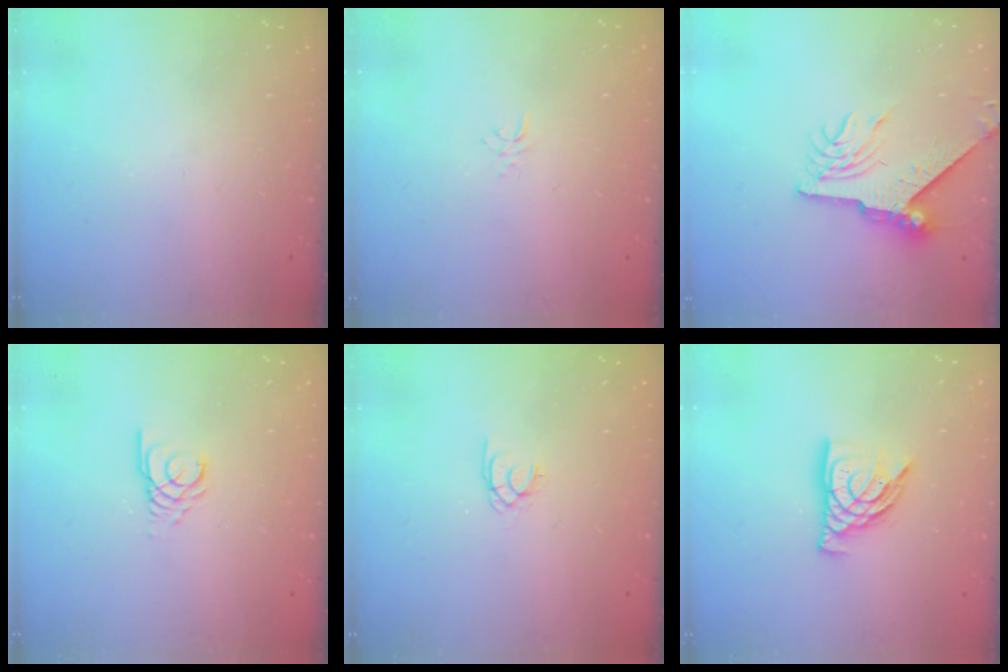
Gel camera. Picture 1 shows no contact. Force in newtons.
{"total": 2.9, "press": 2.9, "slide": 0.3}
{"total": 9.2, "press": 9.1, "slide": 0.9}
{"total": 3.9, "press": 3.9, "slide": 0.3}
{"total": 1.5, "press": 1.4, "slide": 0.2}
{"total": 12.2, "press": 12.1, "slide": 1.2}